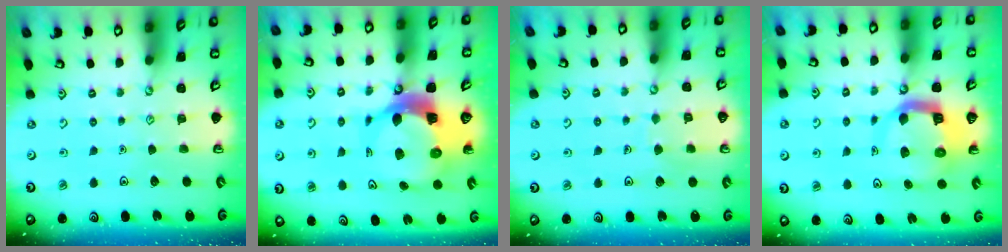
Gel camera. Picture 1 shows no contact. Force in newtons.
{"total": 12.0, "press": 11.9, "slide": 1.3}
{"total": 5.2, "press": 5.2, "slide": 0.4}
{"total": 9.7, "press": 9.6, "slide": 1.3}